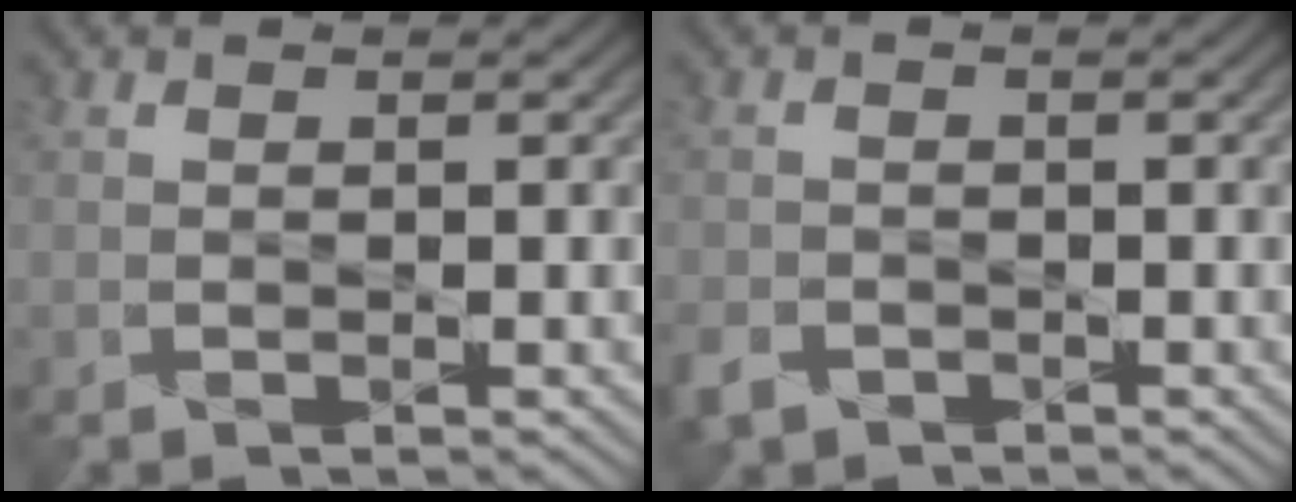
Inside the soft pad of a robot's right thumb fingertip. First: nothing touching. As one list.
[{"total": 2.8, "force": [-1.9, 1.8, 1.1], "torque": [-0.032, -0.010, -0.045]}]